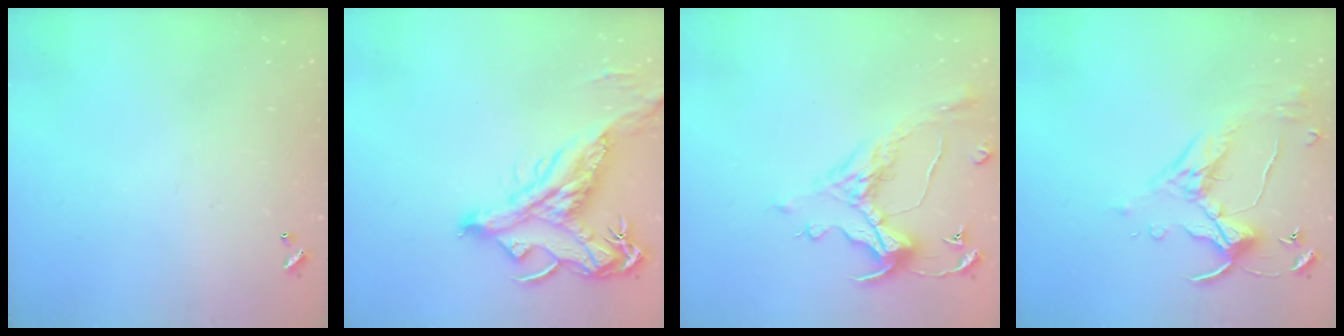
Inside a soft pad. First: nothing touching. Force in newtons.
{"total": 5.6, "press": 5.4, "slide": 1.6}
{"total": 1.0, "press": 0.2, "slide": 1.0}
{"total": 5.6, "press": 5.5, "slide": 0.9}